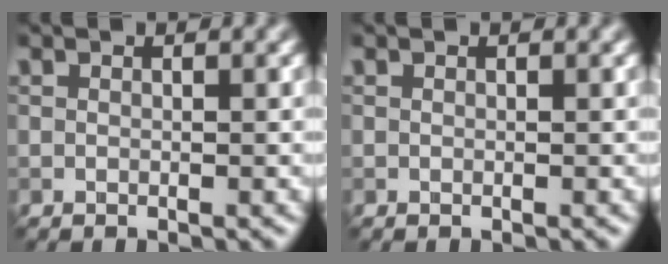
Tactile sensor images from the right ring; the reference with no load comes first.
{"total": 0.0}